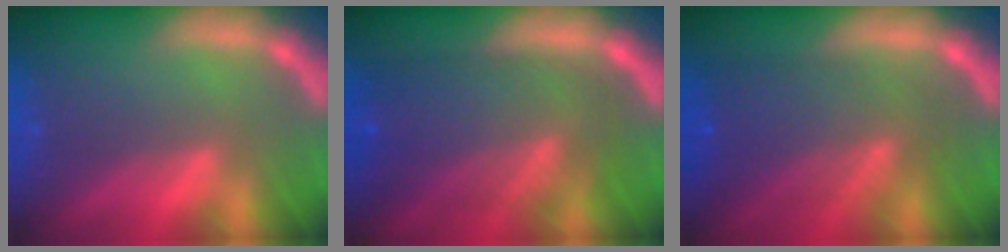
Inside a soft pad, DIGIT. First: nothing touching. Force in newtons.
{"total": 9.5}
{"total": 7.5}